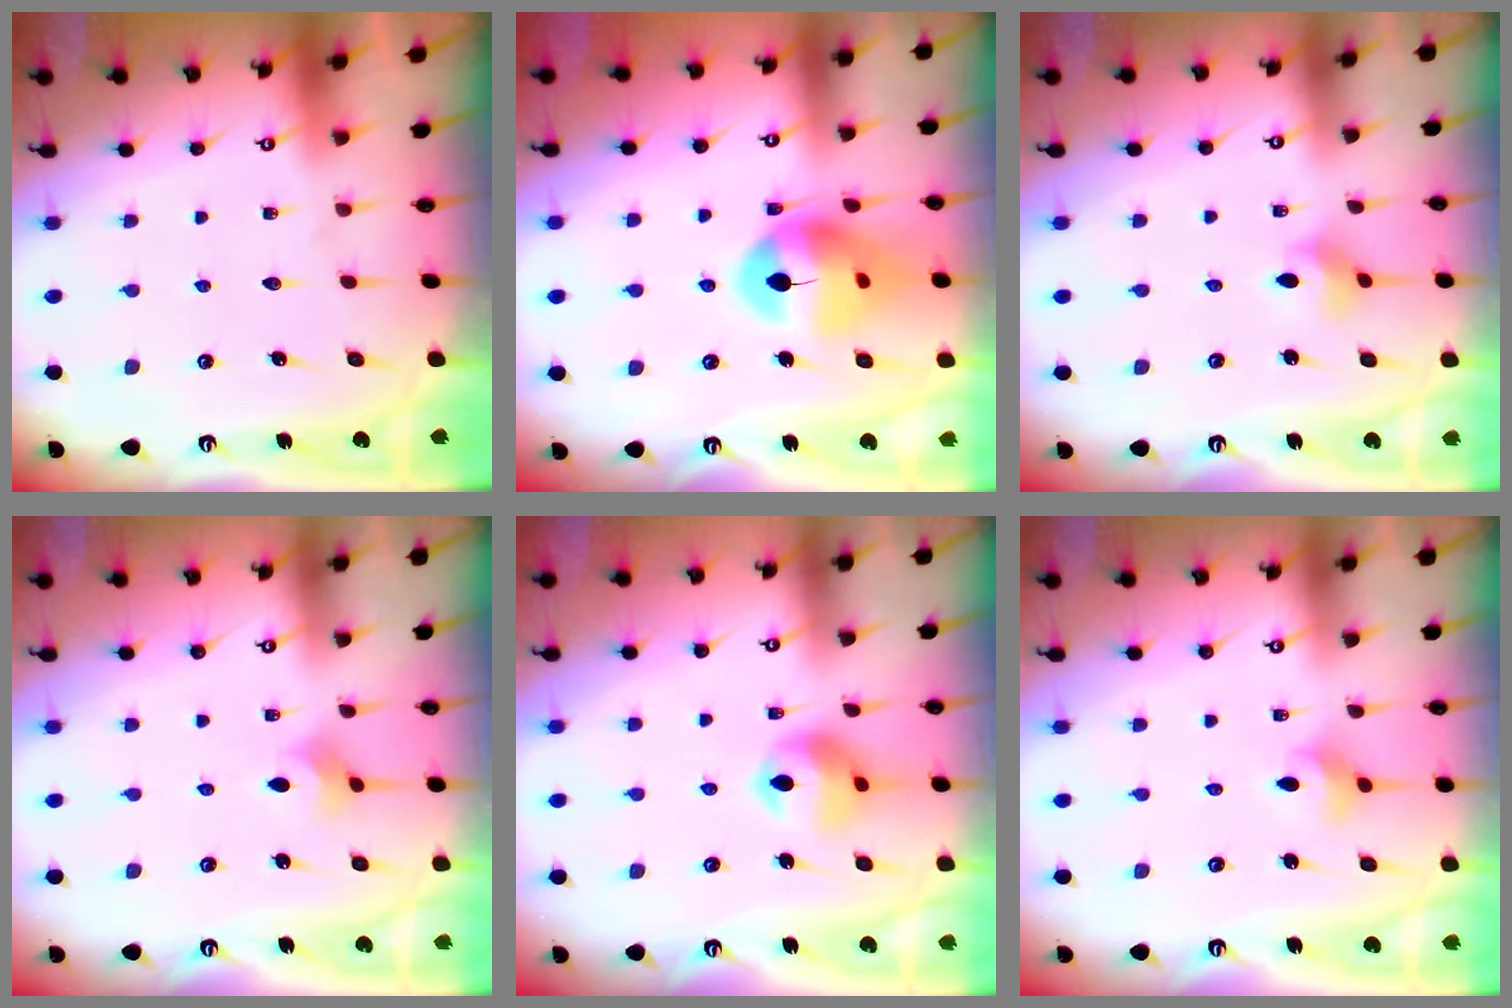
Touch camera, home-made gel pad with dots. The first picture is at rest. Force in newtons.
{"total": 14.1, "press": 14.0, "slide": 1.6}
{"total": 3.9, "press": 3.9, "slide": 0.6}
{"total": 2.8, "press": 2.8, "slide": 0.7}
{"total": 10.8, "press": 10.7, "slide": 1.4}
{"total": 3.9, "press": 3.9, "slide": 0.3}